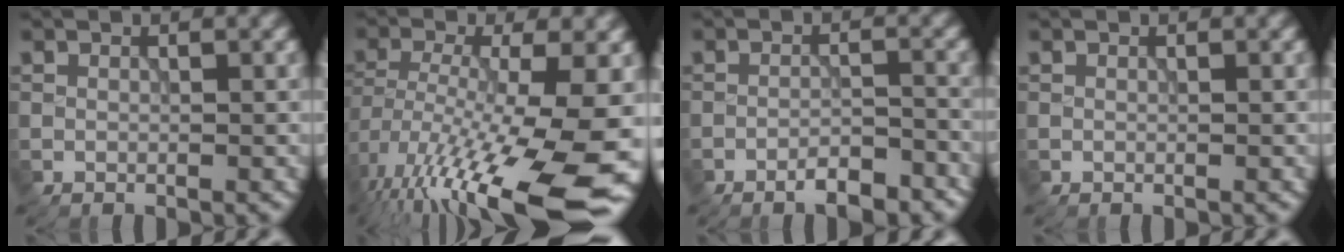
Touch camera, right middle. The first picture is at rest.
{"total": 16.4, "force": [-7.4, 4.7, 13.9], "torque": [-0.262, -0.020, -0.110]}
{"total": 3.6, "force": [-2.7, 0.9, 2.2], "torque": [-0.034, 0.005, -0.043]}
{"total": 0.0}